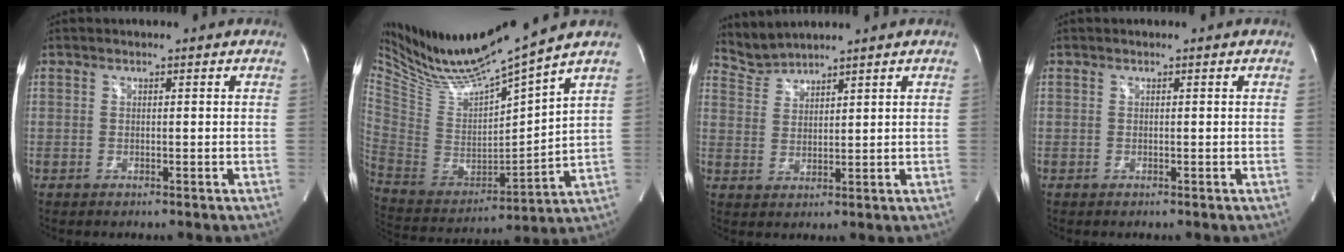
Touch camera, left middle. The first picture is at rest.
{"total": 17.1, "force": [15.1, -1.0, 8.0], "torque": [-0.164, -0.032, 0.287]}
{"total": 3.8, "force": [3.8, -0.3, -0.6], "torque": [0.004, 0.003, 0.084]}
{"total": 0.0}